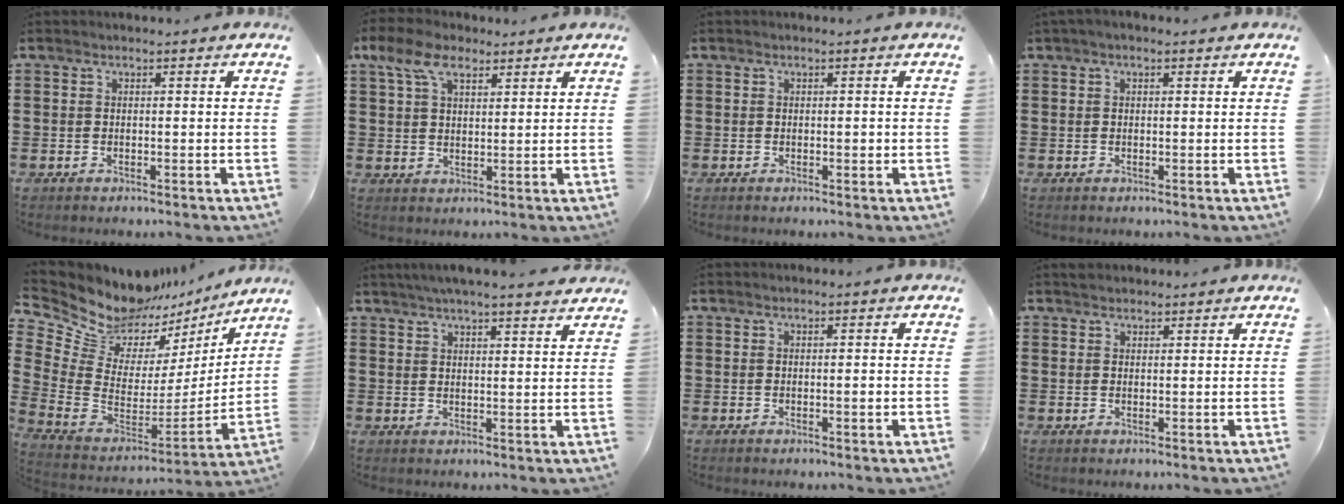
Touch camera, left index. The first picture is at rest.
{"total": 6.4, "force": [3.8, 3.5, 3.8], "torque": [-0.092, 0.011, 0.069]}
{"total": 0.8, "force": [0.0, 0.3, 0.7], "torque": [-0.012, 0.001, 0.000]}
{"total": 0.9, "force": [0.3, 0.4, 0.7], "torque": [-0.014, 0.005, 0.005]}
{"total": 10.5, "force": [9.4, 4.2, 2.2], "torque": [-0.104, -0.076, 0.172]}
{"total": 3.8, "force": [3.6, -0.3, 1.3], "torque": [-0.037, -0.010, 0.063]}
{"total": 0.9, "force": [-0.1, 0.2, 0.8], "torque": [-0.015, -0.003, 0.000]}
{"total": 1.2, "force": [1.1, 0.5, 0.0], "torque": [-0.003, 0.002, 0.021]}